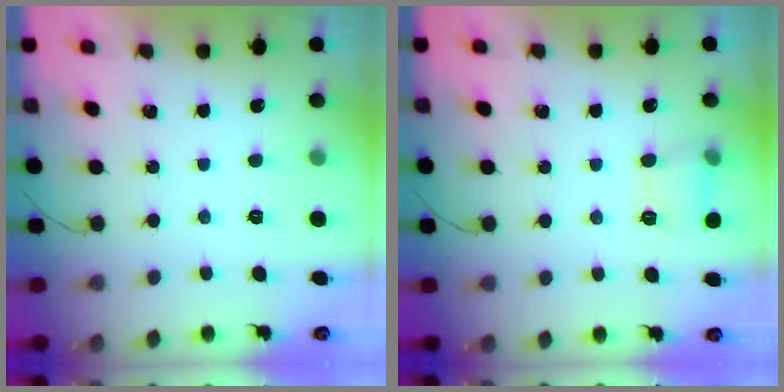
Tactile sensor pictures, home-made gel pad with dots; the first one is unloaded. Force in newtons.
{"total": 4.1, "press": 4.0, "slide": 1.2}